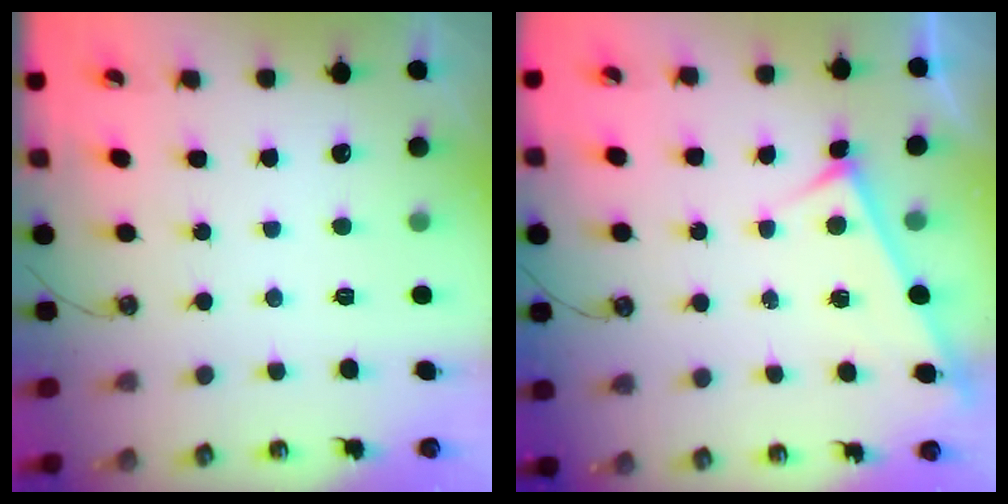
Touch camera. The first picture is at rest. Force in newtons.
{"total": 5.3, "press": 5.3, "slide": 0.2}